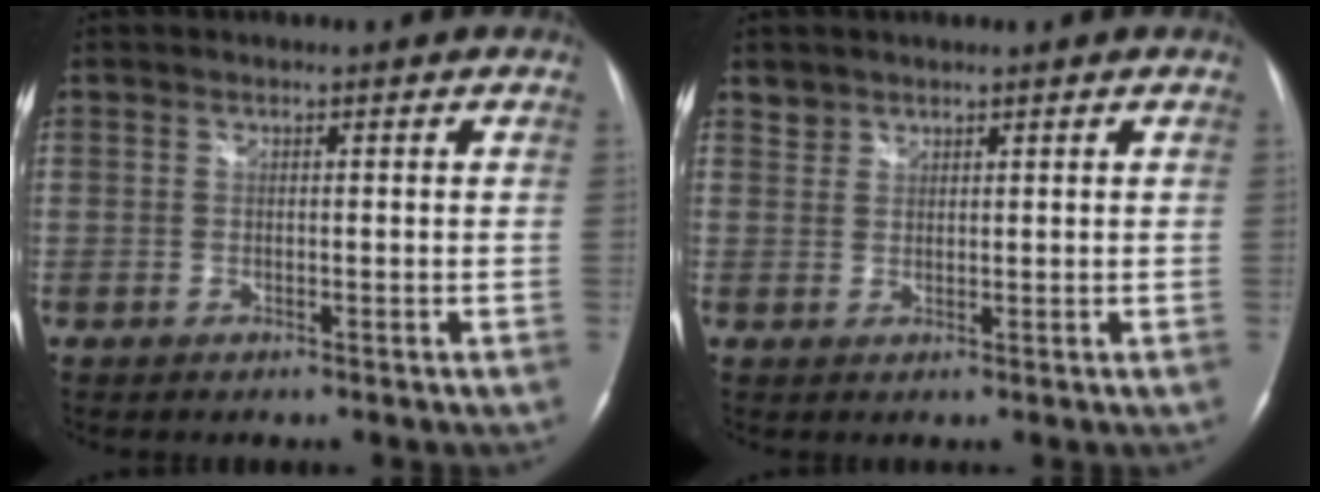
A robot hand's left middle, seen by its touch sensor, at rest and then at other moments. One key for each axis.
{"total": 1.6, "fx": 1.4, "fy": 0.9, "fz": -0.3, "tx": 0.011, "ty": 0.007, "tz": 0.022}